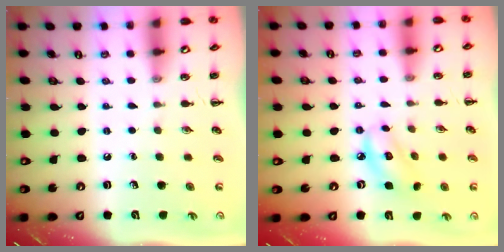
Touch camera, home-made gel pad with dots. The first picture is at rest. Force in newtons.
{"total": 6.3, "press": 6.1, "slide": 1.2}